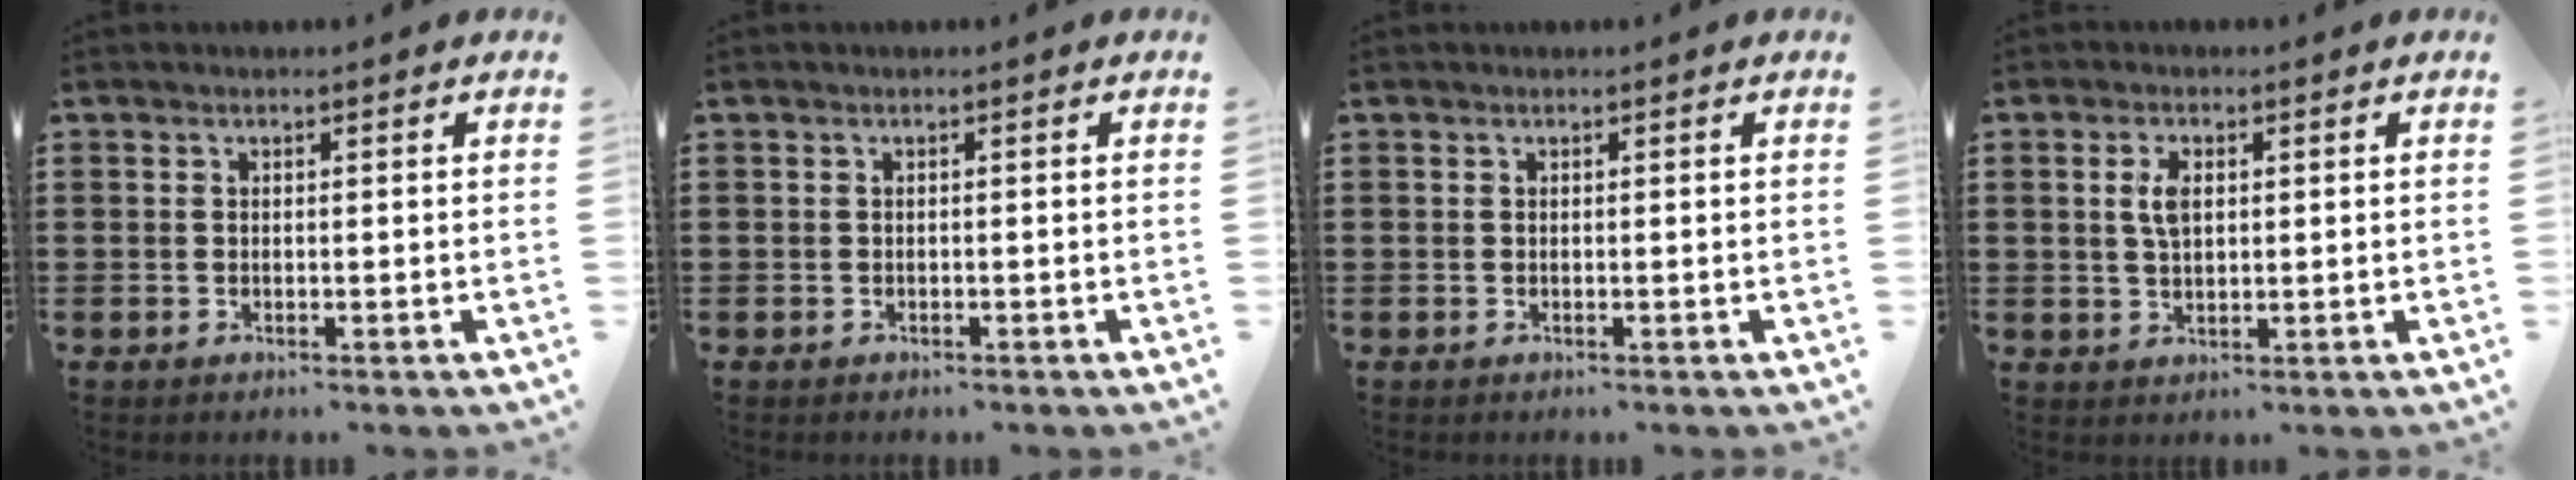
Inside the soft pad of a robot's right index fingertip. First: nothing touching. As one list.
[{"total": 0.5, "force": [-0.3, 0.4, 0.0], "torque": [-0.001, 0.005, -0.008]}, {"total": 0.0}, {"total": 3.7, "force": [0.8, 1.8, 3.1], "torque": [-0.066, 0.010, 0.012]}]